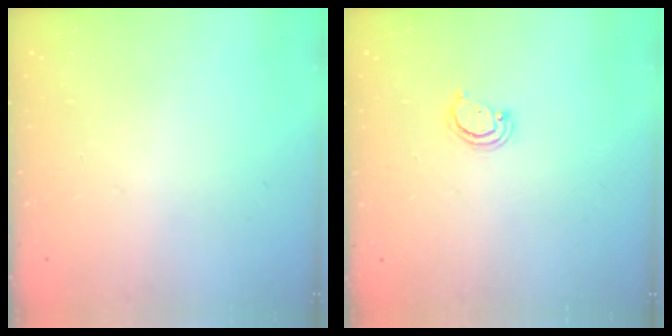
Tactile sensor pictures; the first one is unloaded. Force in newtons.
{"total": 2.3, "press": 2.3, "slide": 0.3}